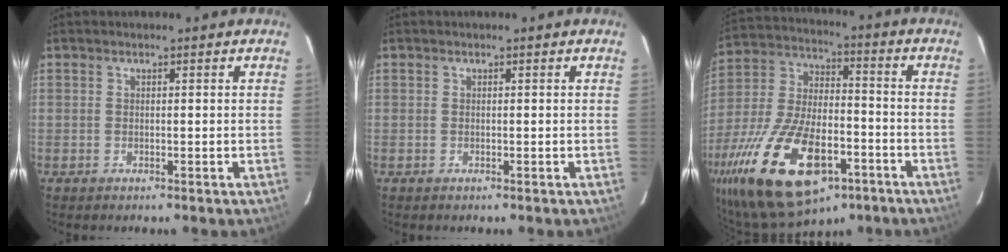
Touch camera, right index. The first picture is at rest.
{"total": 0.0}
{"total": 27.2, "force": [-13.8, 12.9, 19.5], "torque": [-0.410, -0.035, -0.225]}